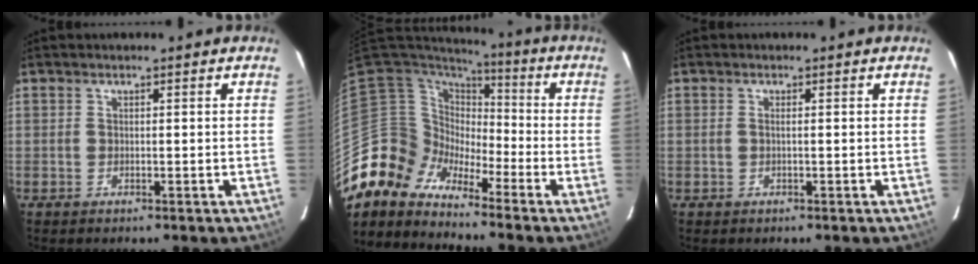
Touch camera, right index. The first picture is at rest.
{"total": 8.8, "force": [-7.9, 3.8, -0.5], "torque": [0.002, 0.032, -0.178]}
{"total": 0.6, "force": [-0.1, -0.1, 0.6], "torque": [-0.012, 0.001, -0.003]}